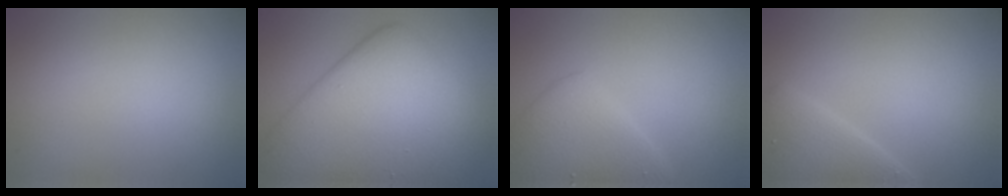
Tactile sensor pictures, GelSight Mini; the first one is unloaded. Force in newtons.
{"total": 11.8, "press": 11.8, "slide": 0.4}
{"total": 5.0, "press": 5.0, "slide": 0.2}
{"total": 4.3, "press": 4.3, "slide": 0.3}